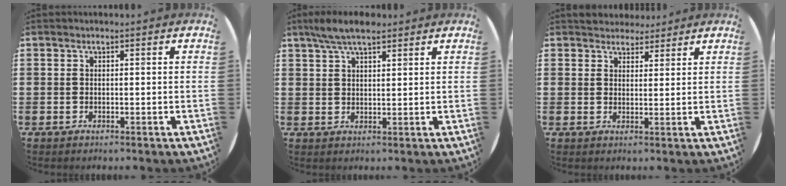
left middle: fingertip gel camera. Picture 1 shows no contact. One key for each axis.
{"total": 4.9, "fx": 3.9, "fy": 1.3, "fz": 2.6, "tx": -0.059, "ty": 0.000, "tz": 0.071}
{"total": 3.1, "fx": 3.0, "fy": 1.0, "fz": 0.0, "tx": 0.001, "ty": -0.008, "tz": 0.055}